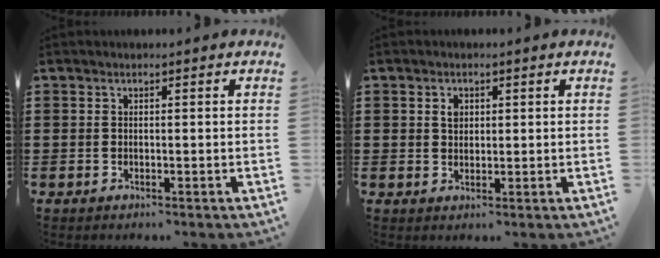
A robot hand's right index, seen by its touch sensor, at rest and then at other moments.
{"total": 1.9, "force": [0.7, 1.3, 1.3], "torque": [-0.029, 0.006, 0.012]}